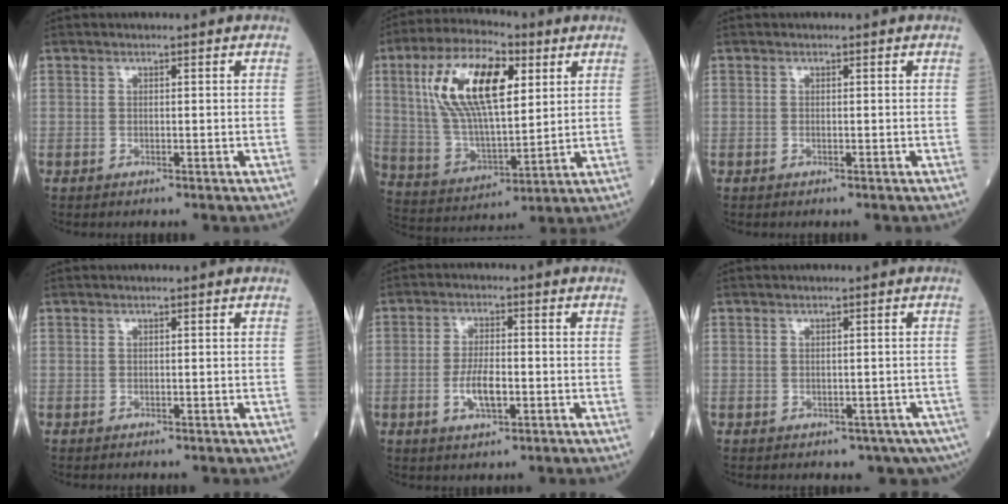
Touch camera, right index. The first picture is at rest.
{"total": 17.5, "force": [5.9, 6.4, 15.2], "torque": [-0.307, 0.019, 0.109]}
{"total": 0.0}
{"total": 0.0}
{"total": 5.4, "force": [-1.5, 1.8, 4.8], "torque": [-0.095, 0.000, -0.024]}
{"total": 4.4, "force": [-2.6, 2.8, 2.0], "torque": [-0.010, 0.003, -0.029]}